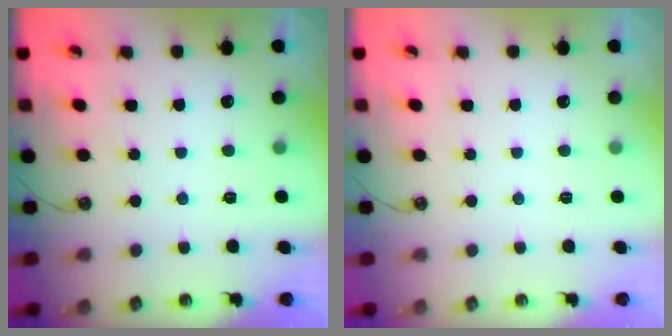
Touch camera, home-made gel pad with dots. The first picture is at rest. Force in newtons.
{"total": 0.0}